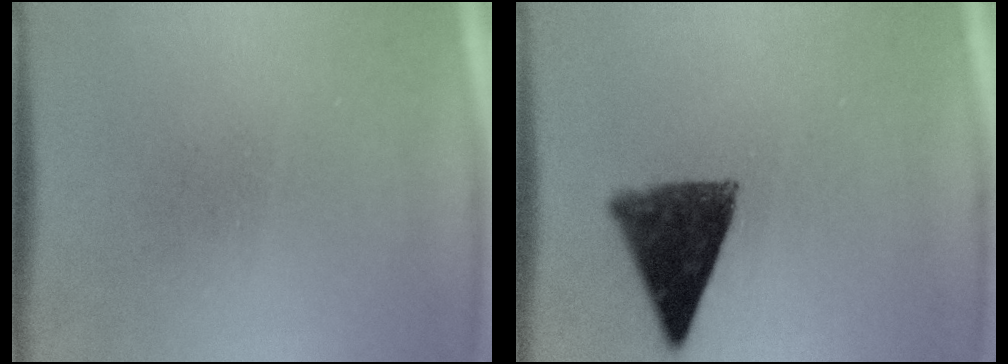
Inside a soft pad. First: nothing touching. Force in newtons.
{"total": 10.0}